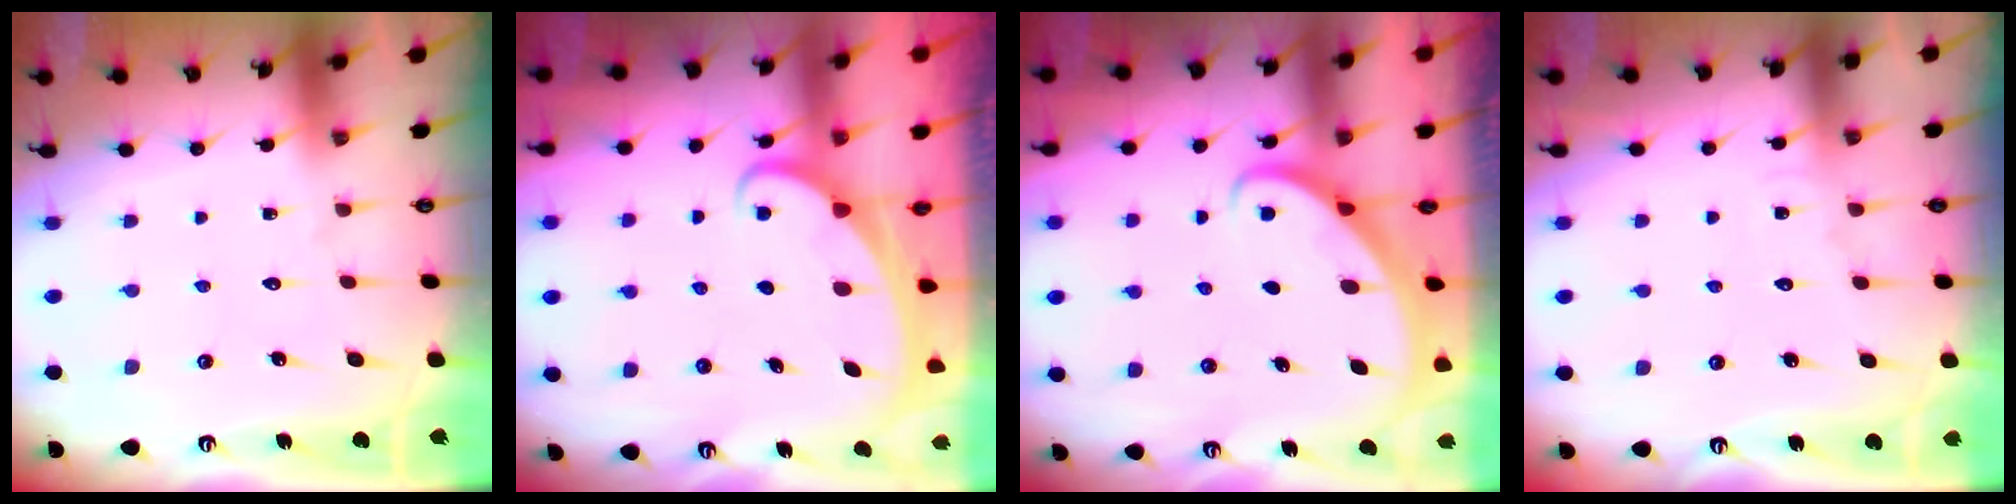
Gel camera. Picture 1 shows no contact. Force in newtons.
{"total": 1.9, "press": 1.9, "slide": 0.3}
{"total": 2.7, "press": 2.7, "slide": 0.2}
{"total": 4.5, "press": 4.5, "slide": 0.4}